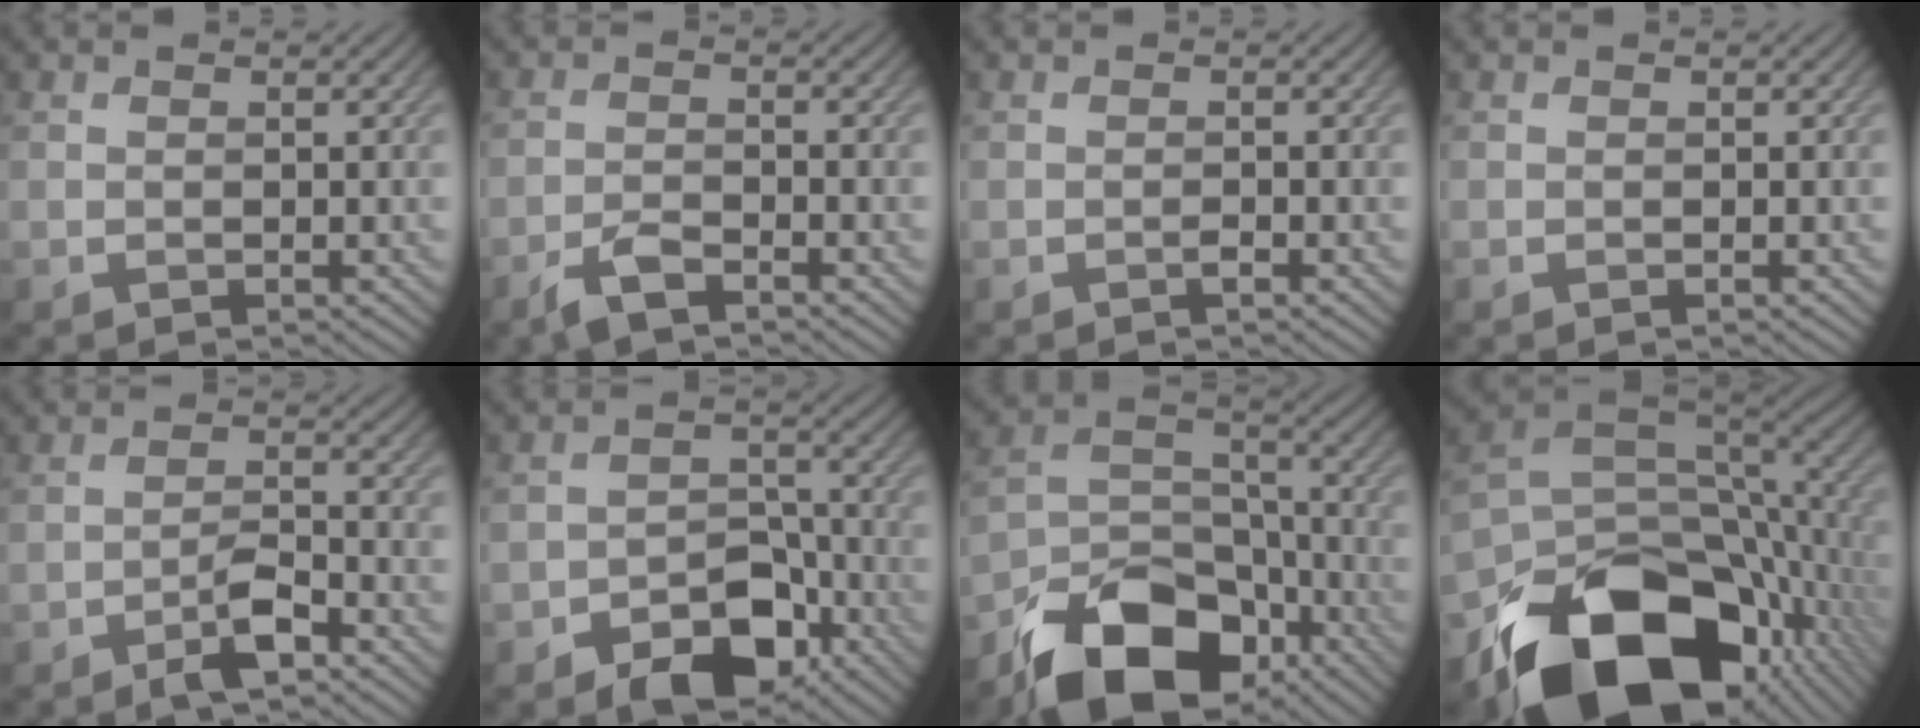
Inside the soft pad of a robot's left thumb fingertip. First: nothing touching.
{"total": 3.4, "force": [-2.5, 0.9, 2.1], "torque": [-0.050, 0.000, -0.058]}
{"total": 0.7, "force": [-0.4, 0.1, 0.5], "torque": [-0.008, 0.001, -0.007]}
{"total": 0.0}
{"total": 4.1, "force": [-2.7, 1.1, 2.9], "torque": [-0.054, 0.006, -0.055]}
{"total": 8.7, "force": [-5.4, 5.1, 4.6], "torque": [-0.060, -0.006, -0.098]}
{"total": 15.4, "force": [-10.6, 8.3, 7.4], "torque": [-0.154, -0.019, -0.187]}
{"total": 19.1, "force": [-9.2, 11.1, 12.5], "torque": [-0.241, -0.065, -0.116]}